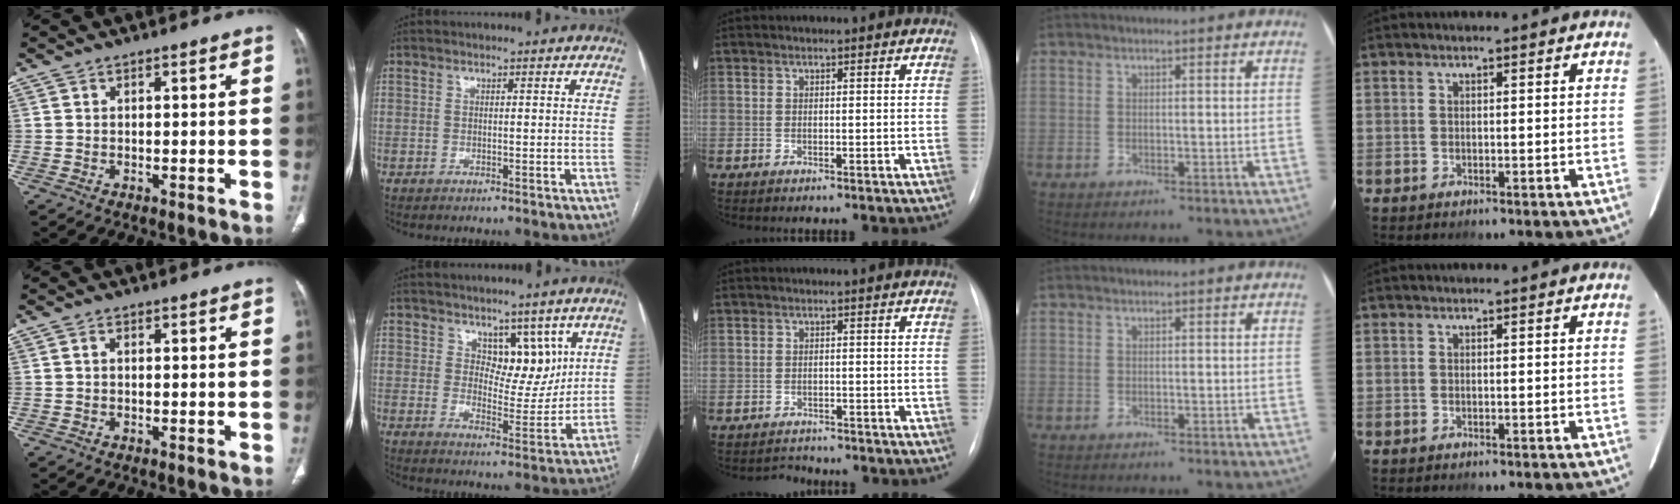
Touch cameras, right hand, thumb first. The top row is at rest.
{"thumb": {"total": 0.8, "force": [0.1, 0.6, 0.6], "torque": [-0.011, 0.003, 0.001]}, "index": {"total": 6.8, "force": [3.7, 3.7, 4.3], "torque": [-0.052, -0.007, 0.064]}, "middle": {"total": 1.8, "force": [-1.5, 0.6, -0.6], "torque": [0.006, -0.004, -0.024]}}